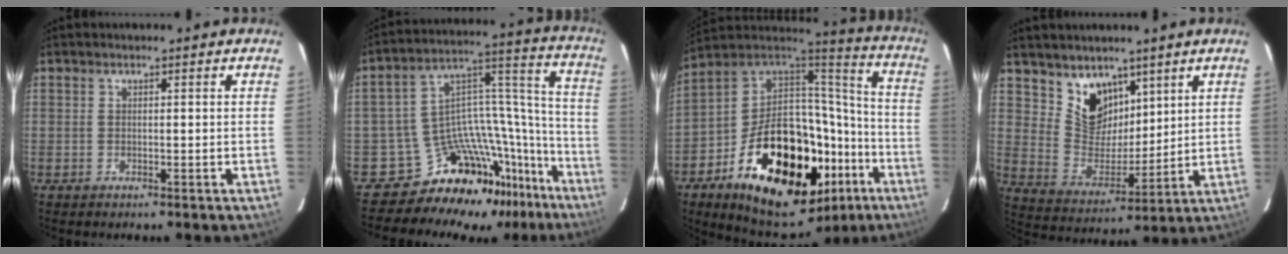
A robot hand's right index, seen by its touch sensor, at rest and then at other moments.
{"total": 20.4, "force": [-17.5, 8.7, 5.9], "torque": [-0.056, 0.080, -0.266]}
{"total": 34.6, "force": [-14.3, 19.5, 24.8], "torque": [-0.417, 0.042, -0.195]}
{"total": 10.0, "force": [6.7, 6.5, 3.5], "torque": [-0.062, -0.006, 0.139]}